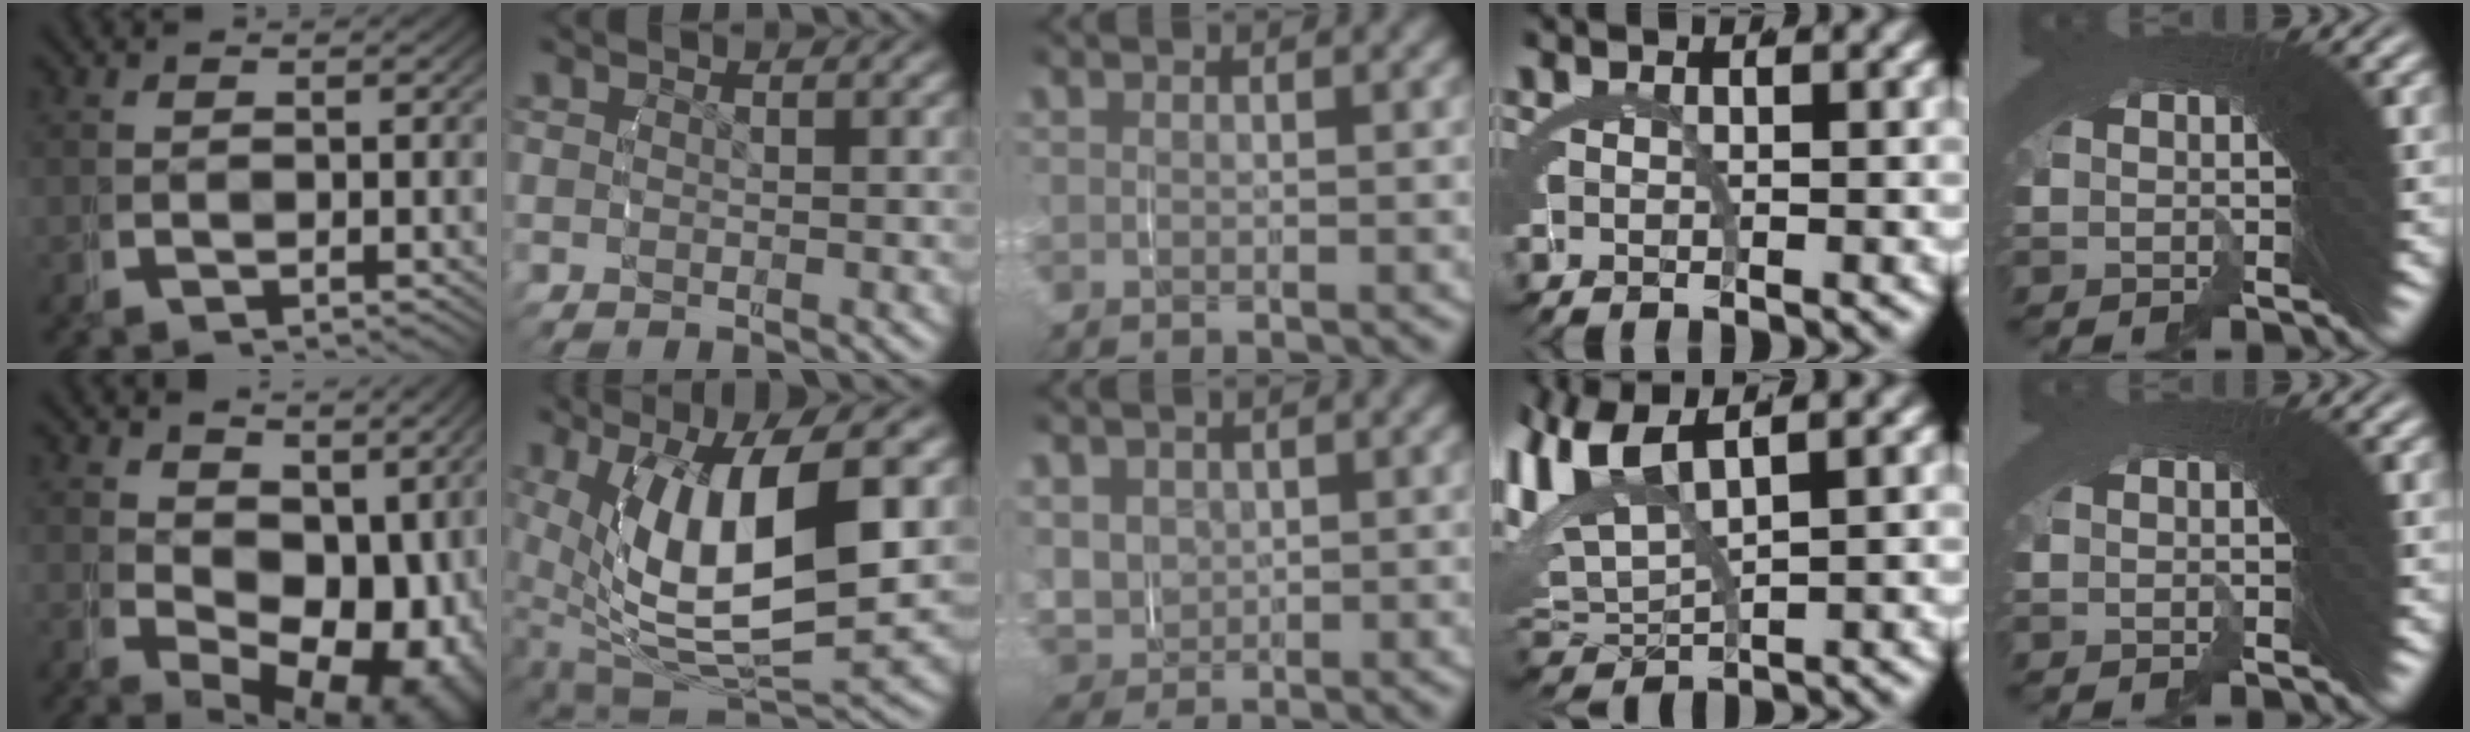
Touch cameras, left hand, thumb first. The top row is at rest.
{"thumb": {"total": 10.7, "force": [-0.7, 7.0, 8.0], "torque": [-0.114, -0.042, 0.014]}, "index": {"total": 13.8, "force": [-1.3, 7.9, 11.3], "torque": [-0.216, -0.038, 0.007]}, "middle": {"total": 5.6, "force": [0.2, 5.3, 1.8], "torque": [-0.080, -0.026, 0.010]}, "ring": {"total": 7.9, "force": [1.5, 5.7, 5.3], "torque": [-0.151, -0.019, 0.033]}, "little": {"total": 1.0, "force": [-0.3, -0.6, -0.8], "torque": [0.014, -0.001, -0.004]}}